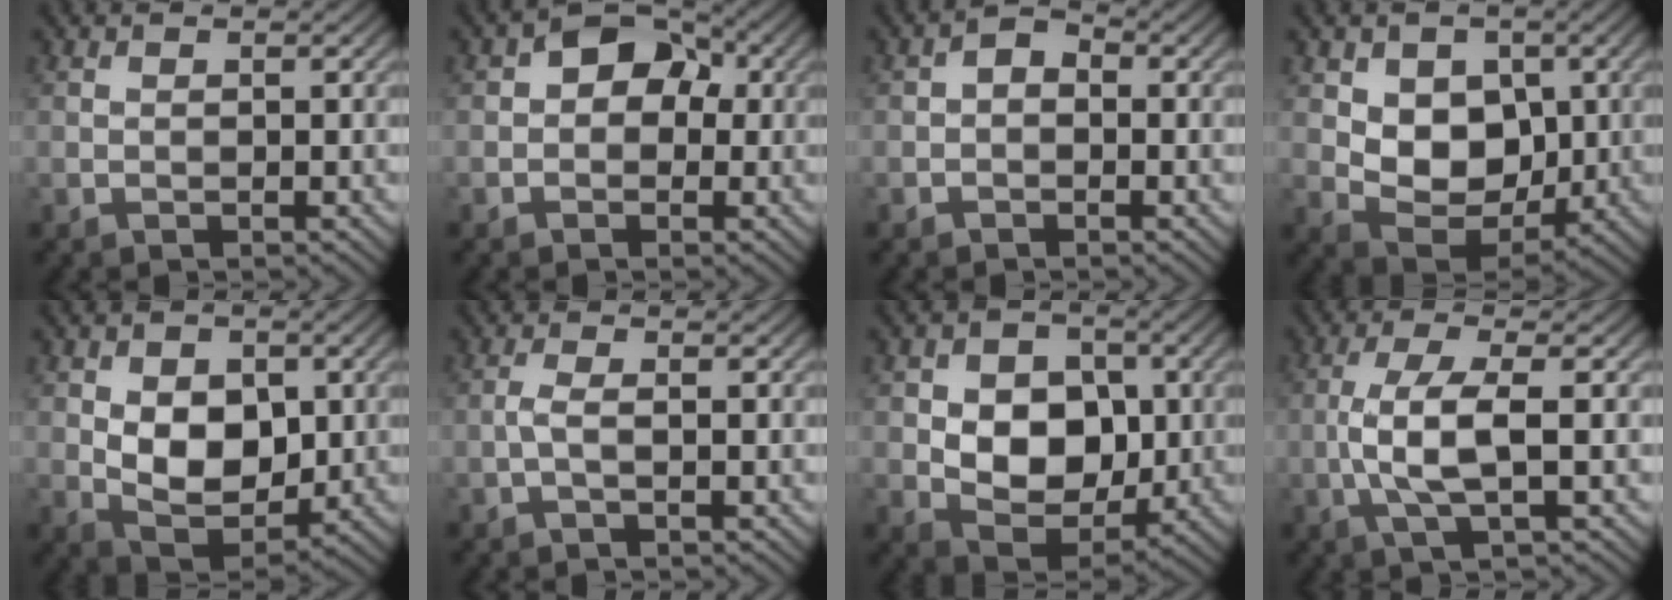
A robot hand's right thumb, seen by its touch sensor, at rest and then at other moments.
{"total": 5.2, "force": [0.8, 3.8, 3.5], "torque": [-0.042, 0.009, -0.002]}
{"total": 2.1, "force": [-0.4, 1.4, 1.4], "torque": [-0.027, 0.007, -0.014]}
{"total": 7.5, "force": [1.3, 5.7, 4.7], "torque": [-0.100, -0.012, 0.016]}
{"total": 8.6, "force": [0.2, 5.7, 6.4], "torque": [-0.118, -0.011, 0.004]}
{"total": 1.7, "force": [-0.4, 0.3, 1.6], "torque": [-0.037, 0.004, -0.013]}
{"total": 9.5, "force": [0.0, 6.9, 6.5], "torque": [-0.128, -0.007, -0.004]}
{"total": 6.0, "force": [-0.7, 1.6, 5.7], "torque": [-0.123, 0.007, -0.018]}